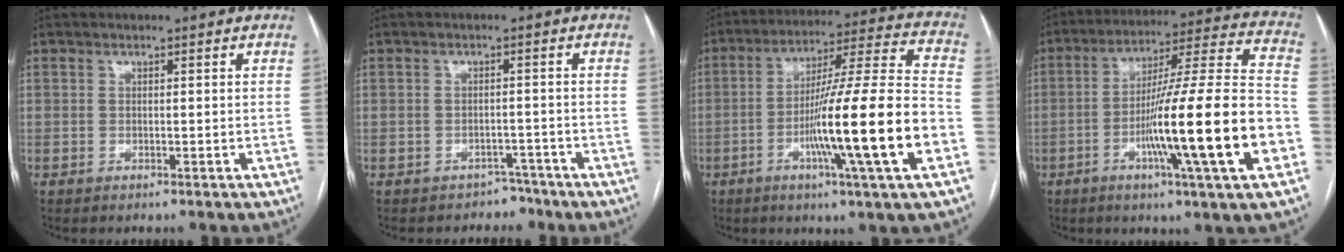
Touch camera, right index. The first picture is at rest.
{"total": 2.8, "force": [-2.1, 1.7, -0.6], "torque": [0.009, 0.013, -0.029]}
{"total": 20.2, "force": [-6.2, -0.7, 19.3], "torque": [-0.302, -0.006, -0.105]}
{"total": 22.5, "force": [-6.9, -0.2, 21.5], "torque": [-0.316, -0.008, -0.114]}